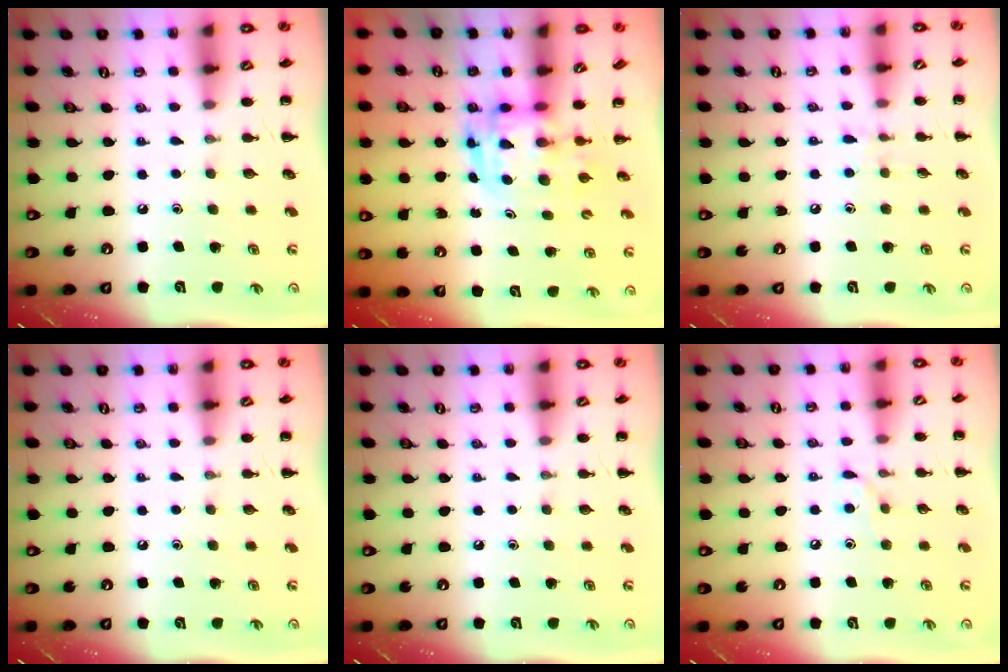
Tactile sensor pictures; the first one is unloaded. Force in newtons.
{"total": 3.3, "press": 3.2, "slide": 0.6}
{"total": 6.0, "press": 5.8, "slide": 1.8}
{"total": 0.0}
{"total": 0.0}
{"total": 5.4, "press": 5.1, "slide": 2.0}